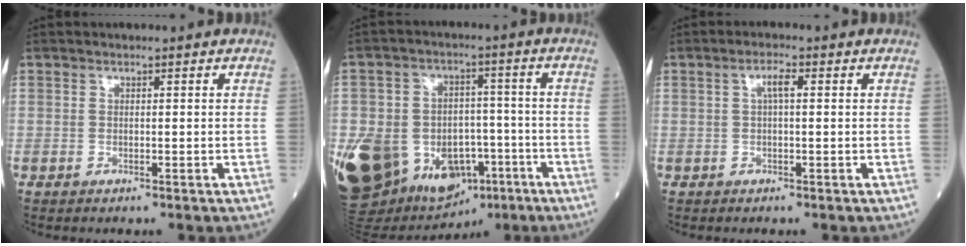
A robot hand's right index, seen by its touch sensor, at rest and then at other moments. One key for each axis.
{"total": 24.3, "fx": -9.3, "fy": 17.0, "fz": 14.7, "tx": -0.332, "ty": 0.004, "tz": -0.134}
{"total": 2.1, "fx": 0.7, "fy": 0.3, "fz": 1.9, "tx": -0.041, "ty": 0.007, "tz": 0.011}